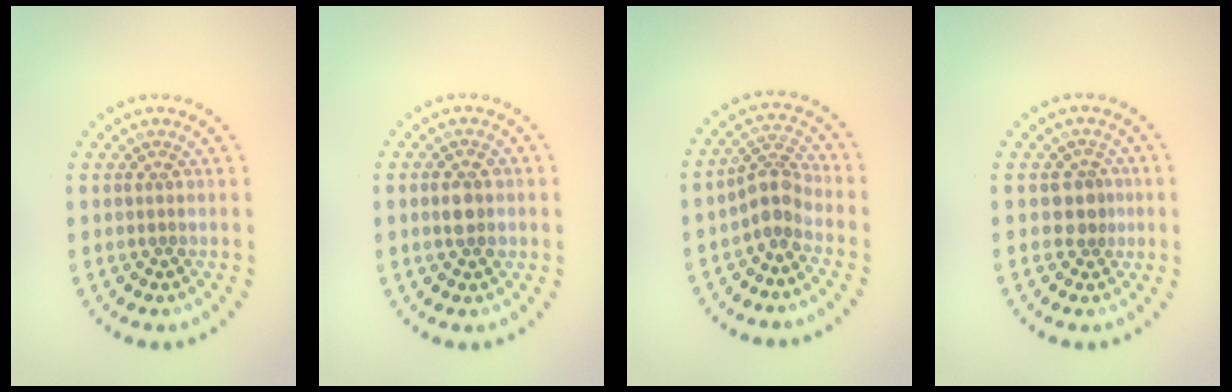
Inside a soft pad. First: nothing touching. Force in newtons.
{"total": 2.6, "press": 2.5, "slide": 0.3}
{"total": 2.7, "press": 2.0, "slide": 1.8}
{"total": 2.1, "press": 1.7, "slide": 1.2}